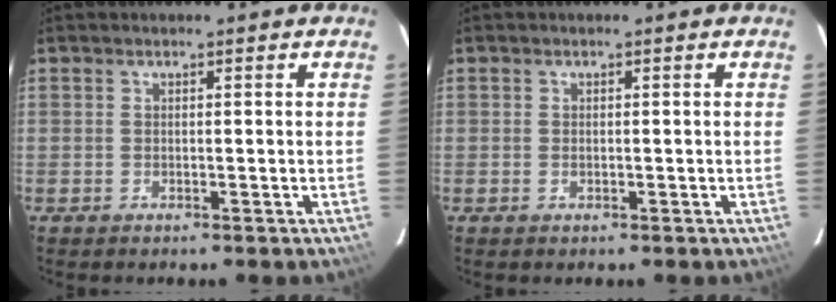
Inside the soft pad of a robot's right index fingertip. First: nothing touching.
{"total": 0.7, "force": [-0.1, 0.5, 0.4], "torque": [-0.008, 0.000, -0.001]}